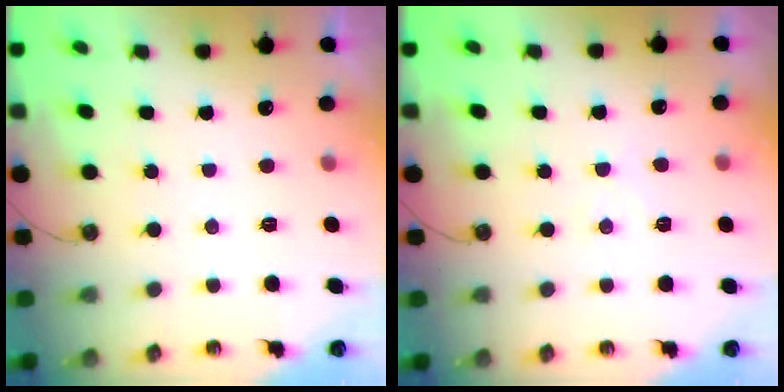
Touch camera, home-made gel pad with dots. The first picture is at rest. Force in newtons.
{"total": 3.7, "press": 3.7, "slide": 0.6}